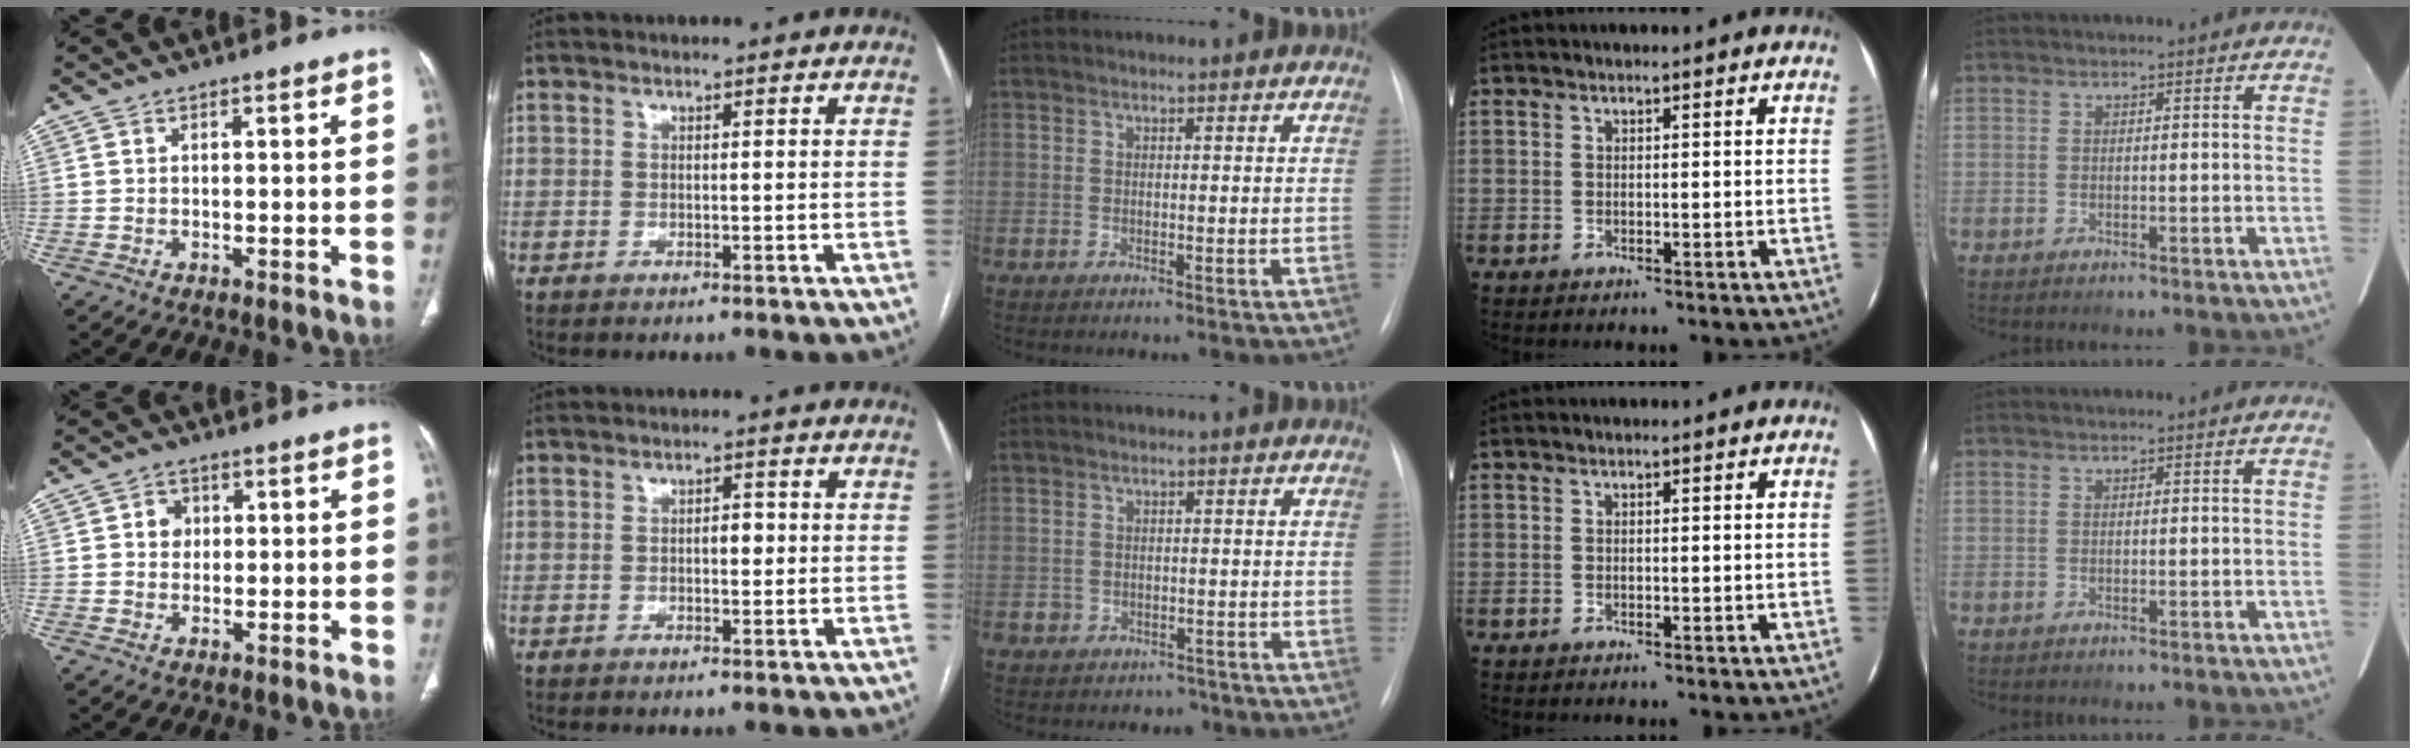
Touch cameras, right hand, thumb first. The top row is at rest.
{"thumb": {"total": 3.0, "force": [0.6, 2.7, 1.2], "torque": [-0.002, 0.002, 0.008]}, "index": {"total": 2.0, "force": [0.0, 1.0, 1.8], "torque": [-0.026, 0.004, -0.001]}, "middle": {"total": 2.7, "force": [-1.7, 2.1, -0.2], "torque": [0.003, 0.015, -0.025]}}